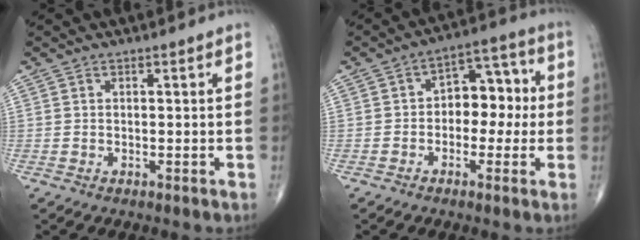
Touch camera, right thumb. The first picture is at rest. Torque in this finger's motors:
{"motor_torque": [0.02, 0.20, 0.42, 0.27, 0.08]}